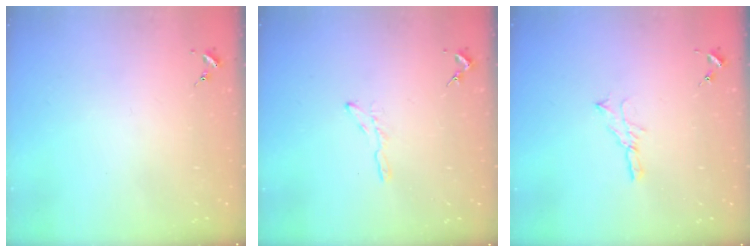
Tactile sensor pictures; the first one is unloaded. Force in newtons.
{"total": 3.6, "press": 3.5, "slide": 0.4}
{"total": 5.3, "press": 5.3, "slide": 0.5}